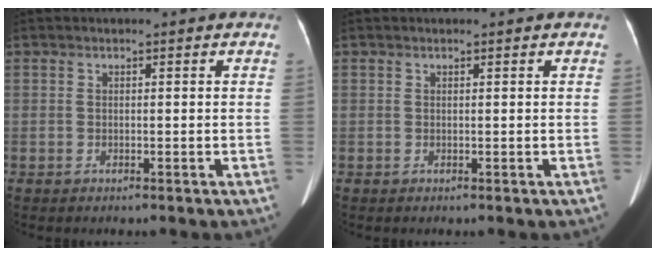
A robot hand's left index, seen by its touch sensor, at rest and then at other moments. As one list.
[{"total": 0.0}]